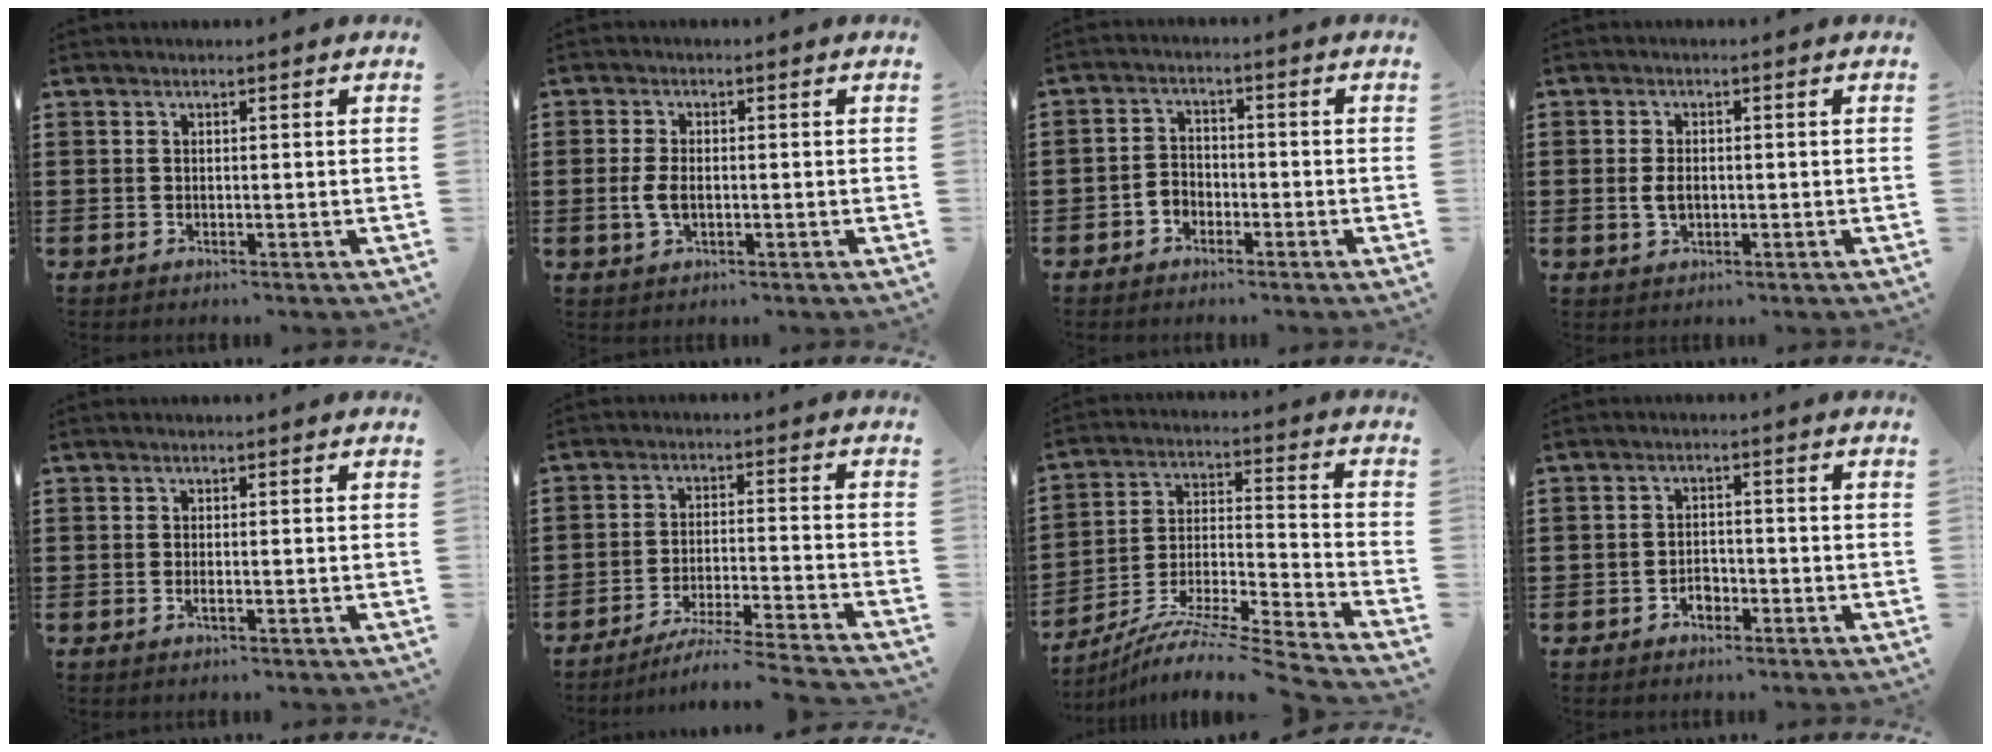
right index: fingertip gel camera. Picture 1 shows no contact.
{"total": 3.4, "force": [-0.4, 1.8, 2.8], "torque": [-0.076, -0.004, -0.015]}
{"total": 2.6, "force": [-1.9, 1.7, 0.5], "torque": [-0.016, 0.007, -0.043]}
{"total": 2.5, "force": [-0.3, 1.6, 1.9], "torque": [-0.038, 0.005, -0.006]}
{"total": 0.6, "force": [-0.2, 0.1, 0.6], "torque": [-0.010, -0.005, -0.003]}
{"total": 5.3, "force": [-4.9, -0.7, 2.0], "torque": [-0.040, -0.017, -0.097]}
{"total": 8.7, "force": [-7.8, -0.4, 3.8], "torque": [-0.067, -0.003, -0.161]}
{"total": 2.3, "force": [-1.4, 1.4, 1.2], "torque": [-0.025, 0.001, -0.028]}